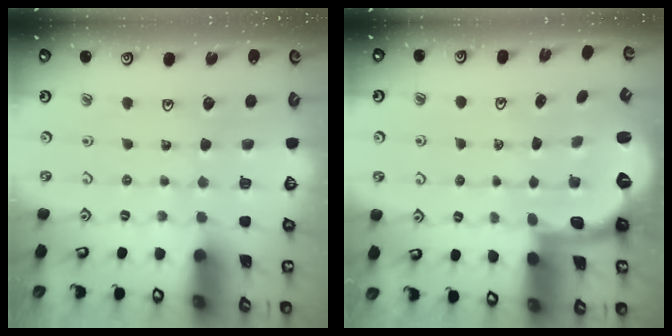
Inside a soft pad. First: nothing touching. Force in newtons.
{"total": 2.7, "press": 1.6, "slide": 2.2}